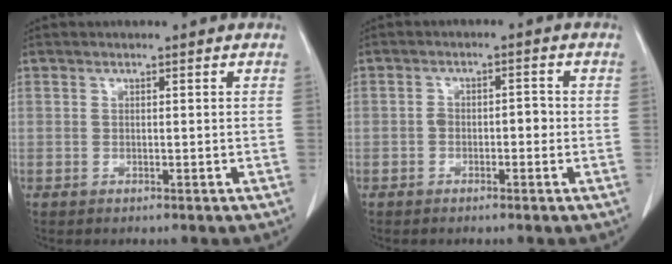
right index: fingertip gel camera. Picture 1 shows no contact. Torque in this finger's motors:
{"motor_torque": [0.38, -0.29, 0.18, 0.04]}